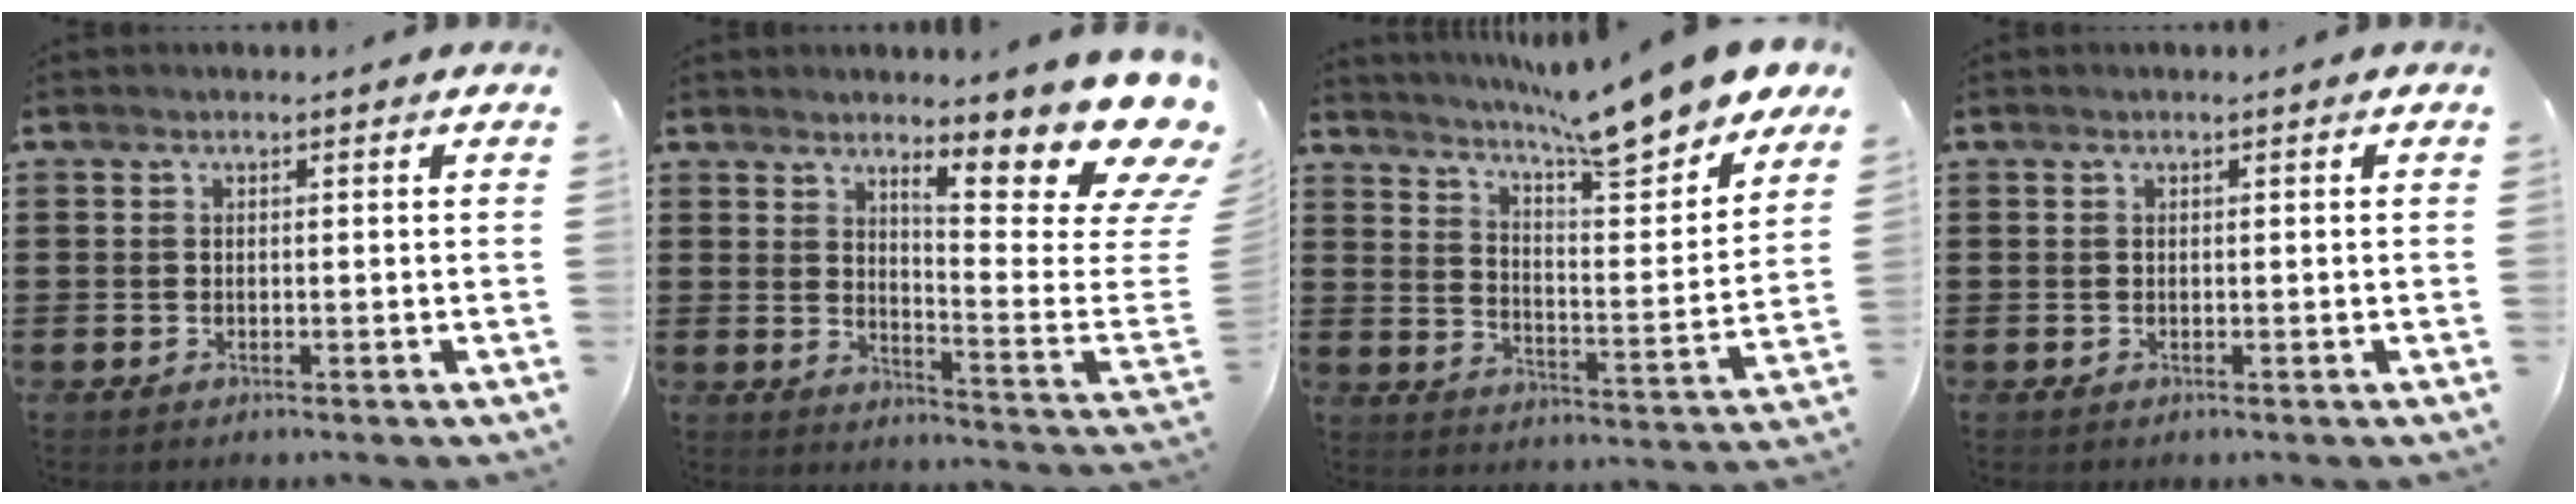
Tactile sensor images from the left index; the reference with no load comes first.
{"total": 14.0, "force": [9.1, 2.6, 10.3], "torque": [-0.157, -0.077, 0.144]}
{"total": 10.8, "force": [10.0, 0.1, 4.2], "torque": [-0.086, -0.075, 0.167]}
{"total": 0.0}